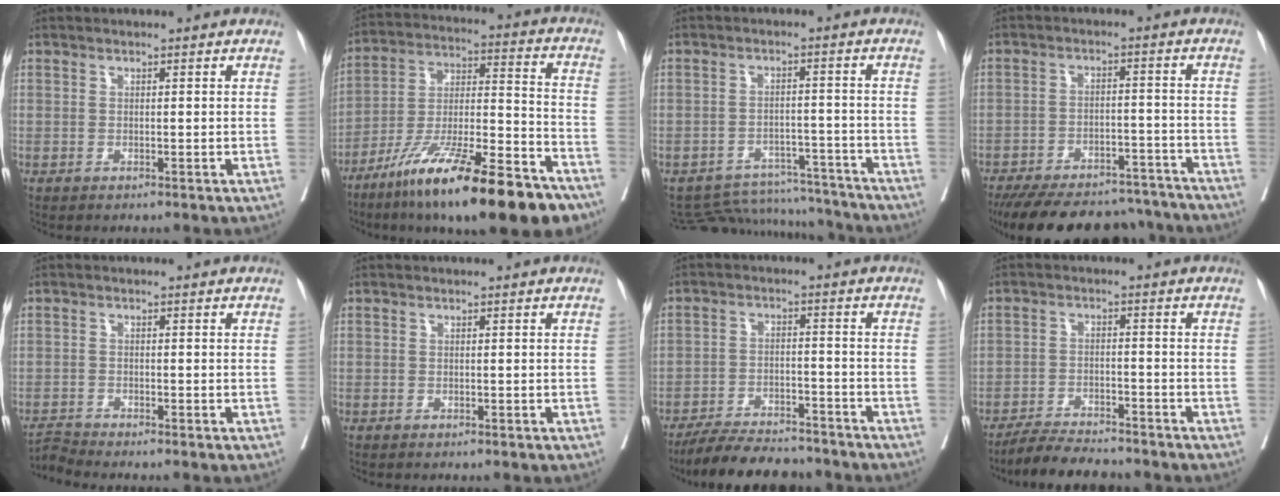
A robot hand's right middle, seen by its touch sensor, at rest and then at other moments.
{"total": 24.7, "force": [-17.1, 3.8, 17.4], "torque": [-0.247, -0.017, -0.287]}
{"total": 11.9, "force": [-11.6, 2.8, 0.3], "torque": [-0.004, 0.022, -0.155]}
{"total": 21.7, "force": [-19.0, 7.1, 7.8], "torque": [-0.144, -0.003, -0.258]}
{"total": 2.2, "force": [-1.9, -1.0, -0.3], "torque": [0.005, -0.015, -0.039]}
{"total": 0.0}
{"total": 10.8, "force": [-9.8, 3.2, 3.4], "torque": [-0.046, 0.002, -0.152]}
{"total": 6.4, "force": [-5.9, 1.5, 1.6], "torque": [-0.026, -0.012, -0.102]}